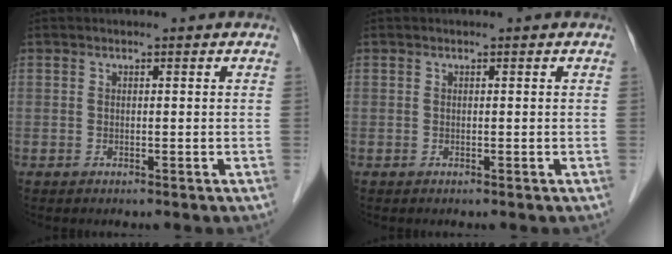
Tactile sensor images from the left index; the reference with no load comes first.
{"total": 0.0}